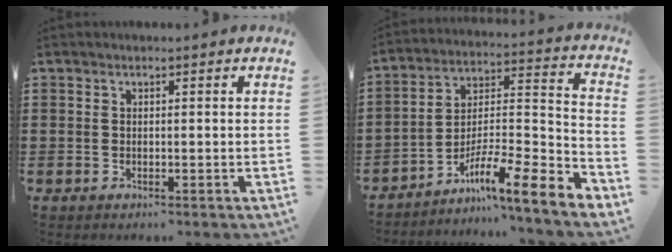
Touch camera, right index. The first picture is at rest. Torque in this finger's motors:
{"motor_torque": [2.14, 0.00, 0.55, 0.19]}